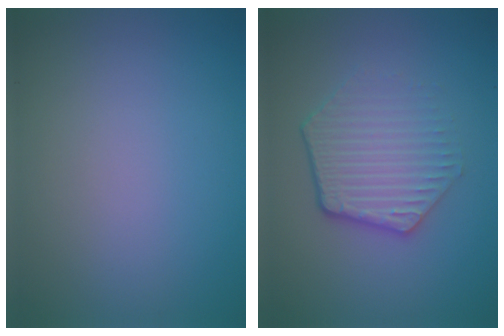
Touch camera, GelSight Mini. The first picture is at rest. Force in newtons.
{"total": 4.5, "press": 3.3, "slide": 3.1}